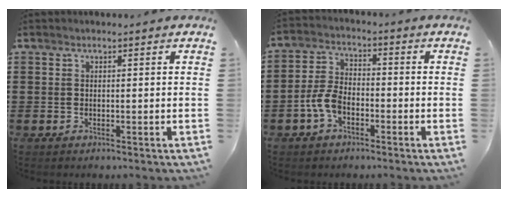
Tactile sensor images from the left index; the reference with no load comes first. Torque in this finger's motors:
{"motor_torque": [0.95, 0.43, 0.41, 0.05]}